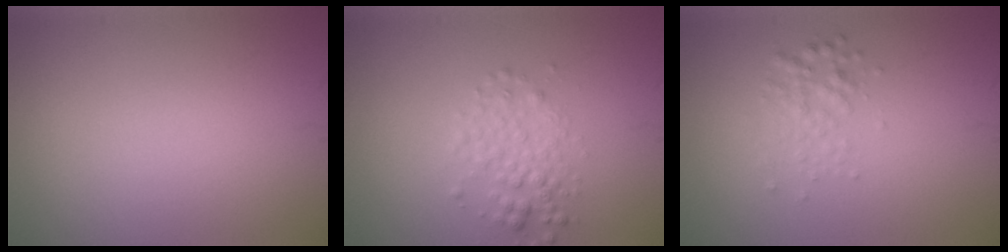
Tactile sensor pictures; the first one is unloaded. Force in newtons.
{"total": 2.4, "press": 2.4, "slide": 0.1}
{"total": 1.9, "press": 1.9, "slide": 0.0}